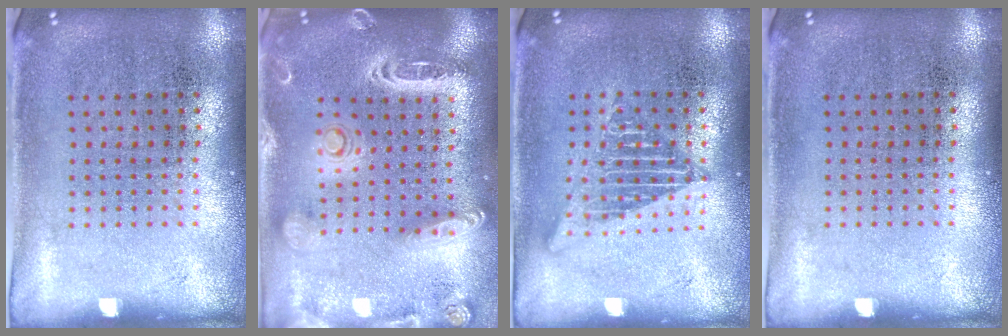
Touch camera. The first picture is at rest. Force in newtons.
{"total": 2.6, "press": 2.3, "slide": 1.2}
{"total": 1.7, "press": 1.7, "slide": 0.2}
{"total": 0.0}